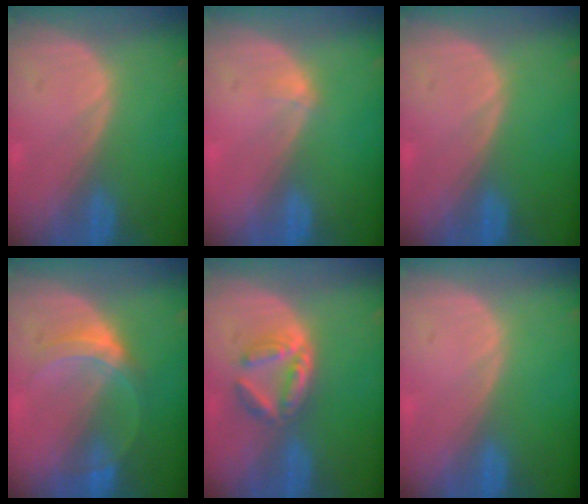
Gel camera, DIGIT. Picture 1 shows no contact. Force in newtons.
{"total": 1.1, "press": 0.8, "slide": 0.7}
{"total": 0.0}
{"total": 5.1, "press": 4.8, "slide": 1.7}
{"total": 5.2, "press": 5.0, "slide": 1.5}
{"total": 0.0}